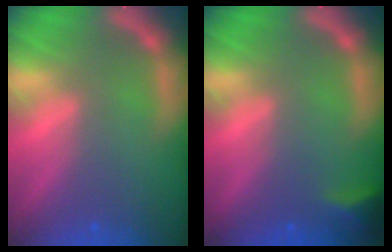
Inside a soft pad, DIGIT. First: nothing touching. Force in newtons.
{"total": 2.4}